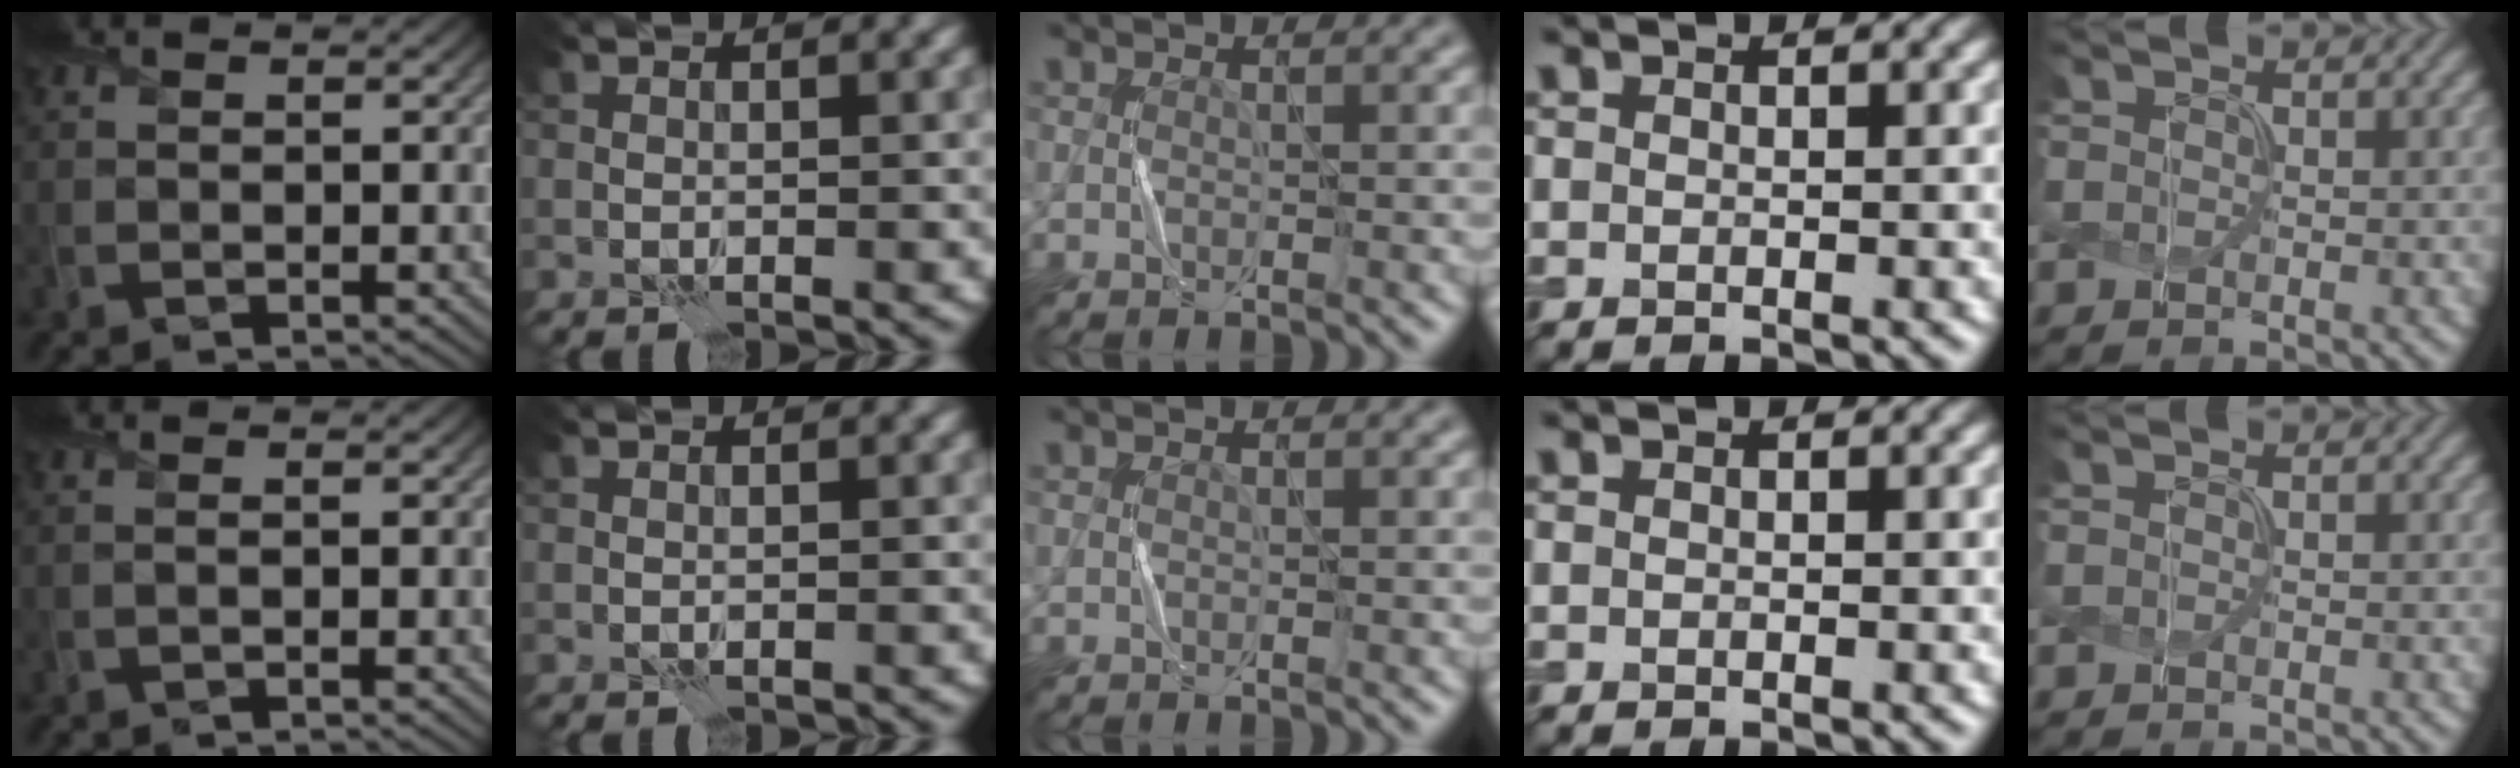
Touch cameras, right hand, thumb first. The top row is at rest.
{"thumb": {"total": 0.9, "force": [0.0, 0.1, 0.9], "torque": [-0.015, 0.005, -0.005]}}